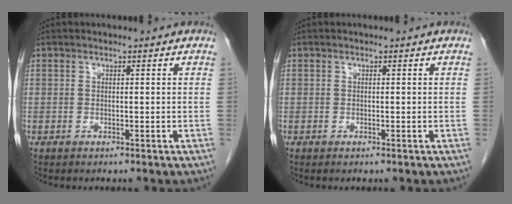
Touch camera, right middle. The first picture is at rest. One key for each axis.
{"total": 0.0}